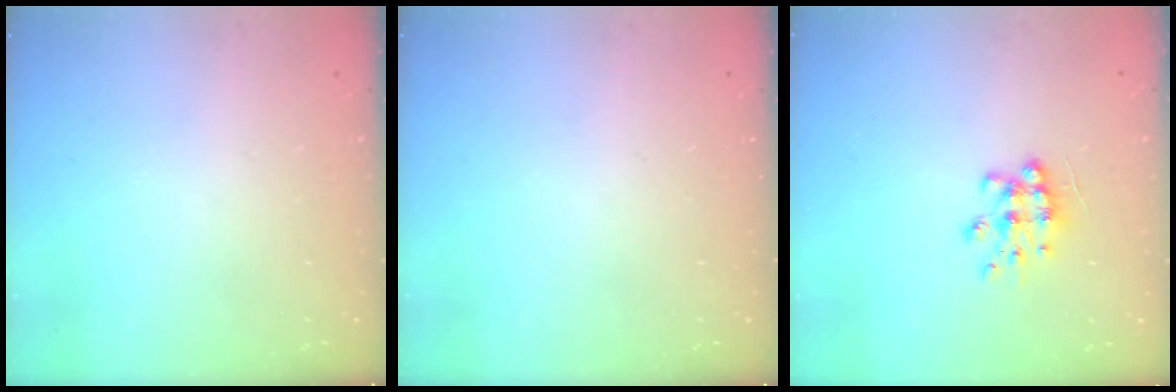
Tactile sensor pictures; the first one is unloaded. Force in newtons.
{"total": 0.0}
{"total": 8.5, "press": 8.5, "slide": 0.8}